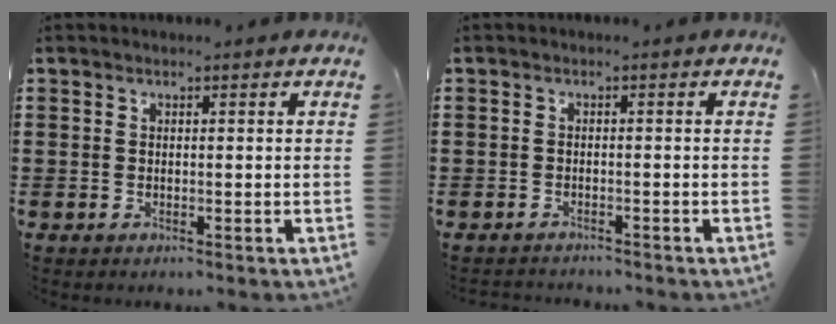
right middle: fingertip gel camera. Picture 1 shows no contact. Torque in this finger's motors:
{"motor_torque": [-0.55, -0.11, -0.43, -0.05]}